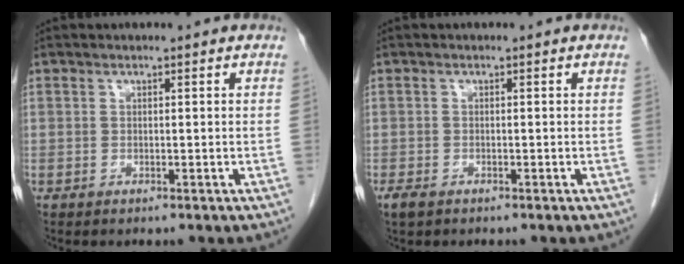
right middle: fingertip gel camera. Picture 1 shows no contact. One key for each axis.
{"total": 1.6, "fx": -1.1, "fy": 0.8, "fz": 0.9, "tx": -0.026, "ty": -0.003, "tz": -0.015}